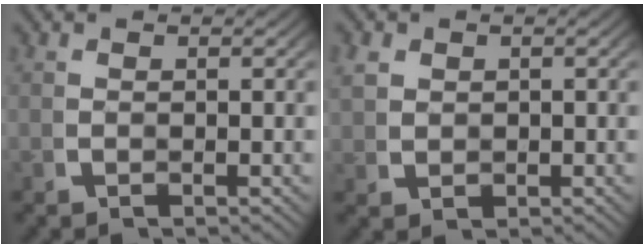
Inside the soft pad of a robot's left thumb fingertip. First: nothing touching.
{"total": 2.5, "force": [0.8, 2.0, 1.2], "torque": [-0.029, -0.008, 0.023]}